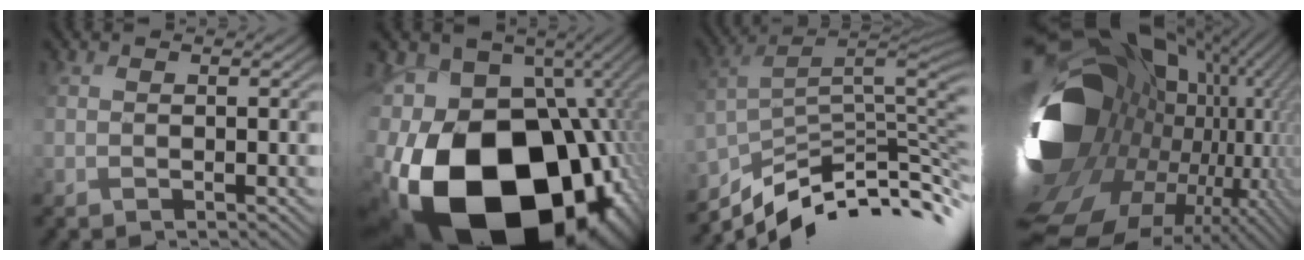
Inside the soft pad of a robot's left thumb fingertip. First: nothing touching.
{"total": 23.8, "force": [-10.2, 16.3, 14.1], "torque": [-0.284, -0.068, -0.123]}
{"total": 10.5, "force": [-7.0, 3.1, 7.2], "torque": [-0.149, 0.008, -0.113]}
{"total": 19.6, "force": [-0.6, 14.5, 13.2], "torque": [-0.296, -0.063, 0.038]}